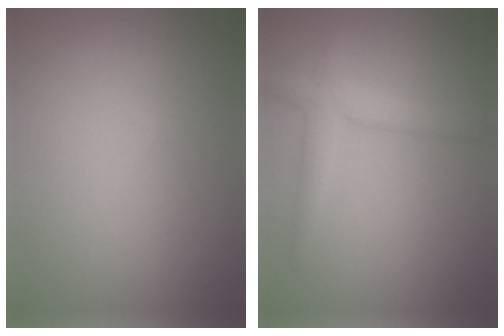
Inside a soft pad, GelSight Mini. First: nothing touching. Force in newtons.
{"total": 2.8, "press": 2.8, "slide": 0.2}